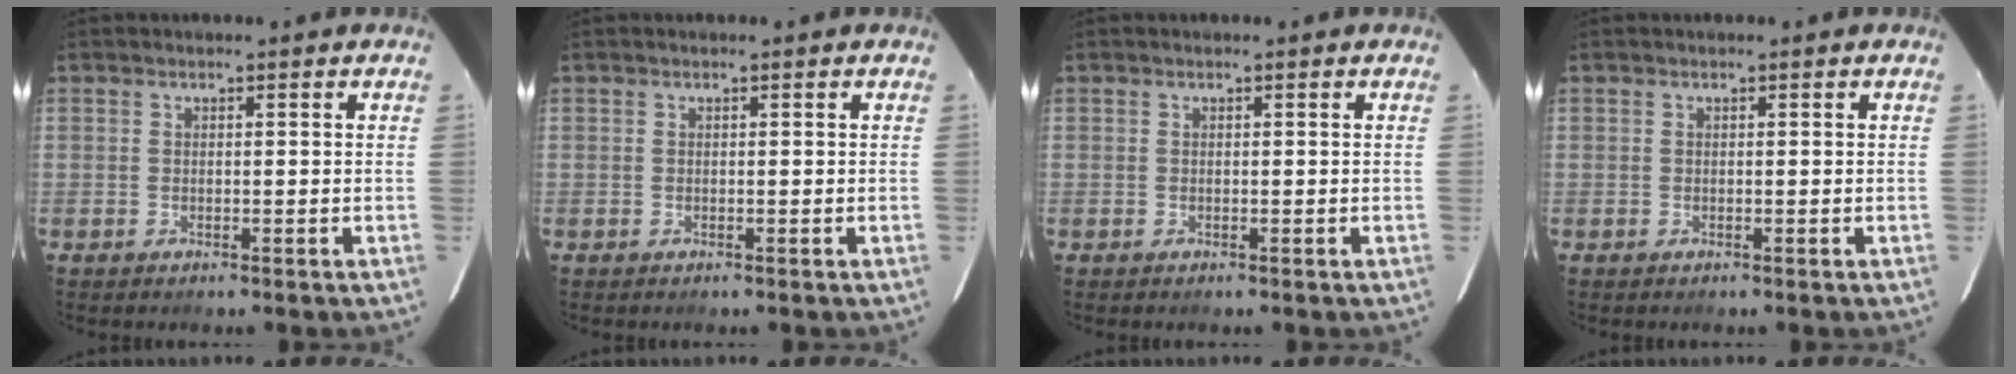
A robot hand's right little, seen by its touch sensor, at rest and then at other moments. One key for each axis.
{"total": 0.0}
{"total": 0.0}
{"total": 0.0}